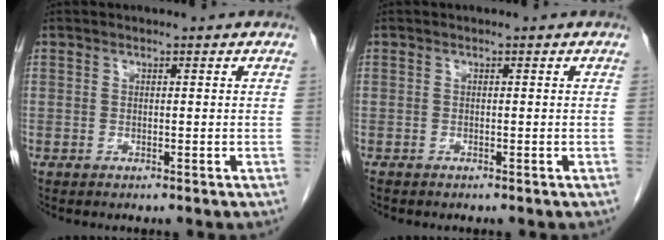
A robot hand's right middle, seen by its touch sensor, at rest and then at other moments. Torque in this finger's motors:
{"motor_torque": [0.74, -0.52, 0.04, 0.01]}